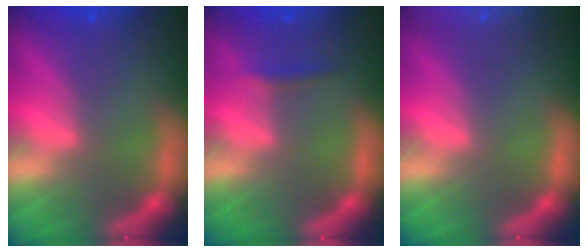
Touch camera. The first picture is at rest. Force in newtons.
{"total": 0.9}
{"total": 8.5}